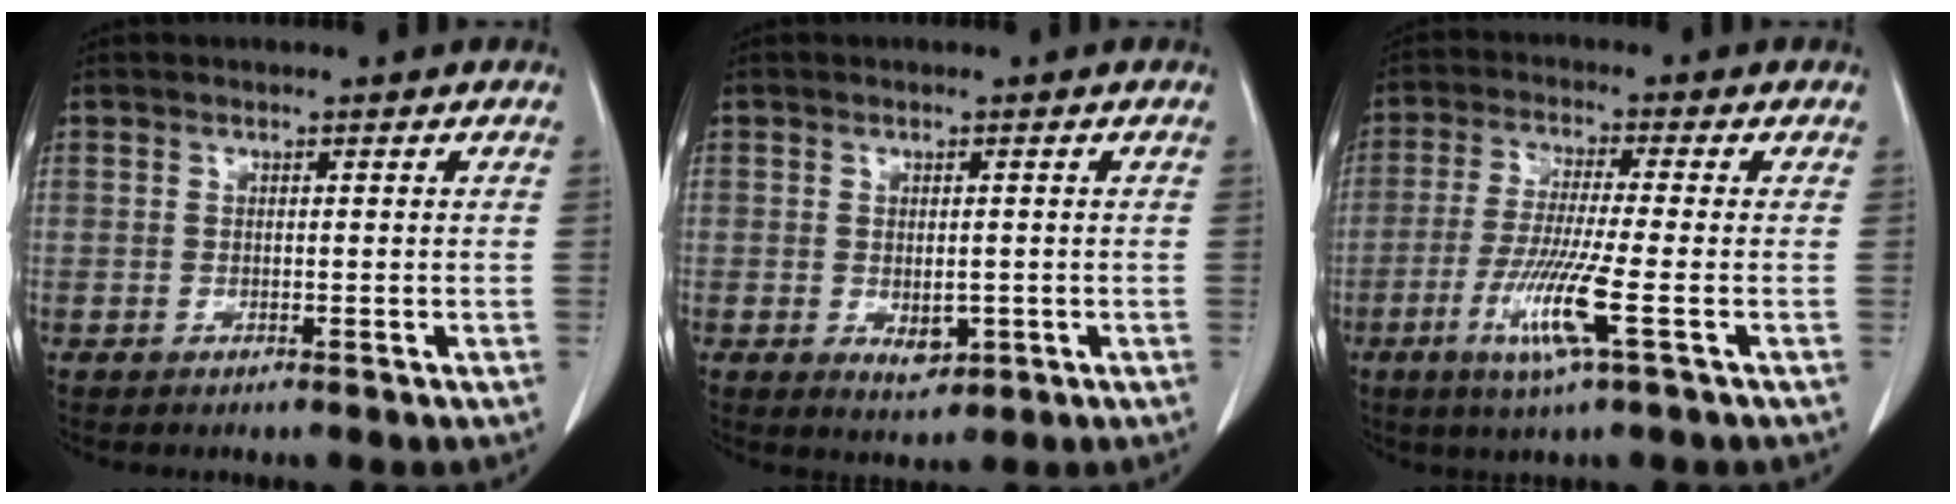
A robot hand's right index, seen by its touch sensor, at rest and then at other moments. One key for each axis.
{"total": 3.0, "fx": -0.6, "fy": 1.8, "fz": 2.4, "tx": -0.035, "ty": -0.006, "tz": 0.002}
{"total": 8.9, "fx": -3.3, "fy": -0.7, "fz": 8.2, "tx": -0.167, "ty": -0.025, "tz": -0.068}